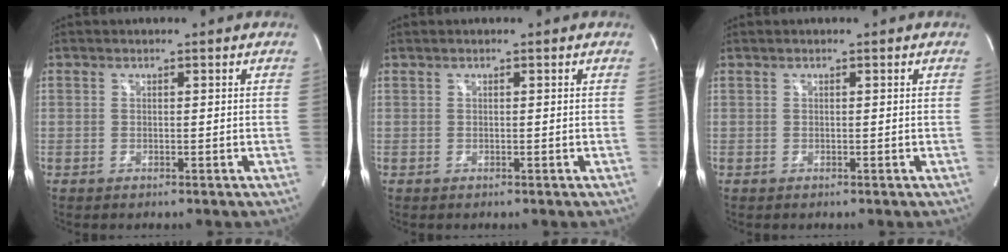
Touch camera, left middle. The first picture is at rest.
{"total": 0.0}
{"total": 0.0}